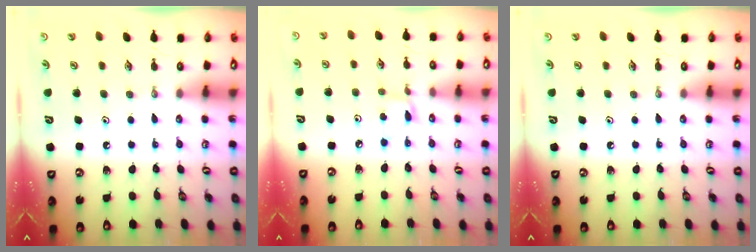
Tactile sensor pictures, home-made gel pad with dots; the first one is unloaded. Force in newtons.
{"total": 2.2, "press": 2.2, "slide": 0.3}
{"total": 0.0}